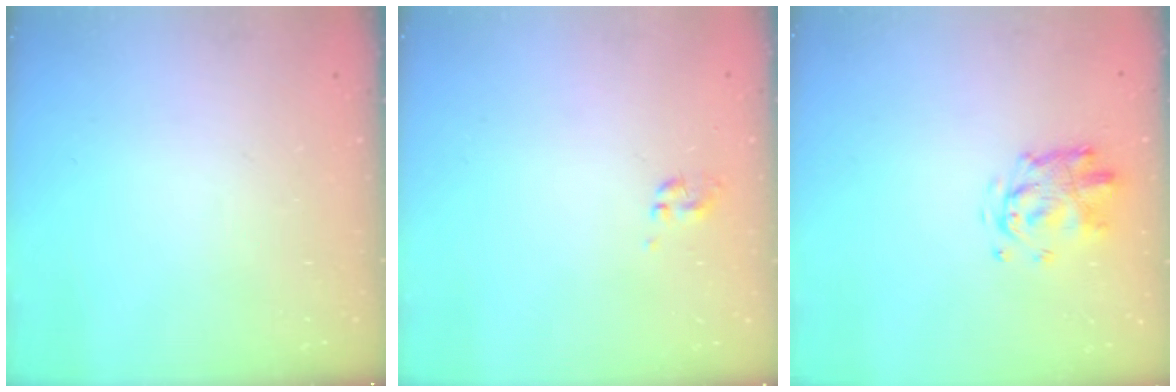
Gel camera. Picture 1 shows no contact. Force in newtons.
{"total": 0.0}
{"total": 3.3, "press": 3.3, "slide": 0.5}